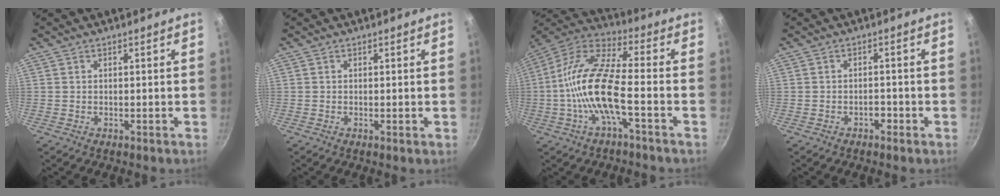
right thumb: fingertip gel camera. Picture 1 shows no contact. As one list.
[{"total": 0.6, "force": [0.0, 0.1, 0.6], "torque": [-0.012, -0.004, -0.001]}, {"total": 14.6, "force": [-3.2, 4.3, 13.6], "torque": [-0.290, 0.044, -0.066]}, {"total": 1.6, "force": [-0.9, 1.0, 0.8], "torque": [-0.003, 0.007, -0.017]}]